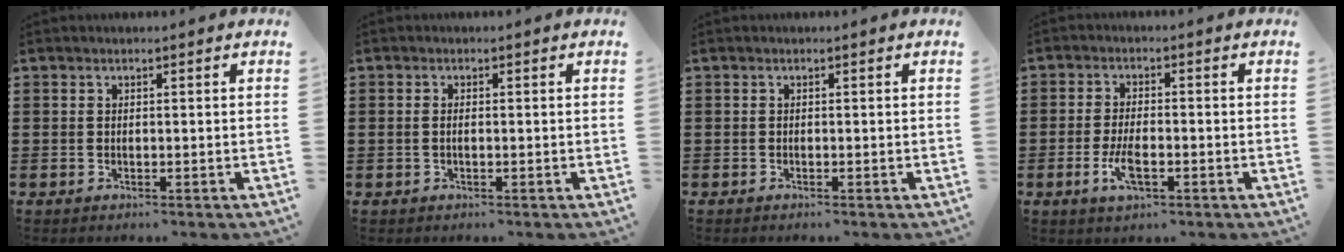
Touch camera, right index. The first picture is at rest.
{"total": 0.8, "force": [-0.1, 0.3, 0.8], "torque": [-0.016, 0.000, -0.002]}
{"total": 0.0}
{"total": 4.4, "force": [-1.5, 1.7, 3.8], "torque": [-0.085, -0.004, -0.033]}